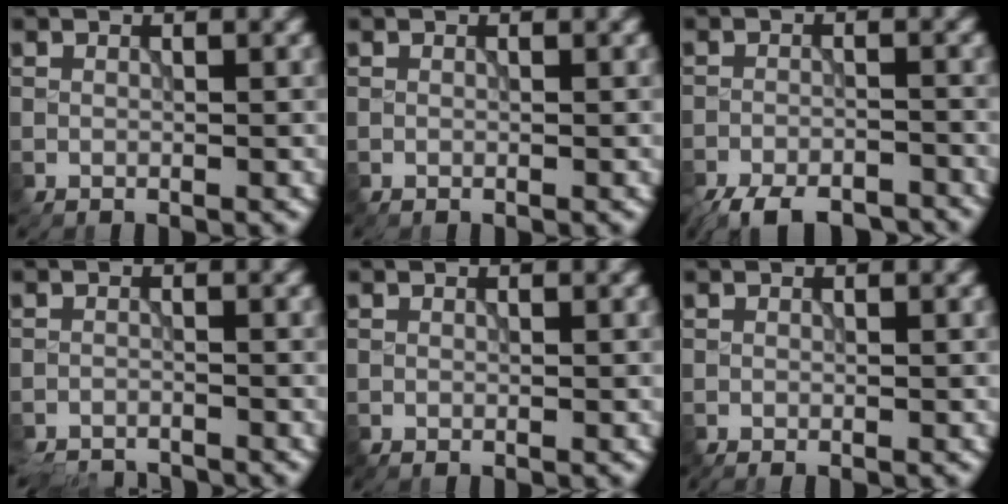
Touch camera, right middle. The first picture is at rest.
{"total": 0.0}
{"total": 8.8, "force": [-7.7, 2.6, 3.3], "torque": [-0.050, -0.023, -0.116]}
{"total": 5.0, "force": [-4.9, 0.6, 0.8], "torque": [-0.018, -0.016, -0.078]}
{"total": 0.0}
{"total": 0.5, "force": [-0.3, 0.1, 0.4], "torque": [-0.006, -0.006, -0.007]}